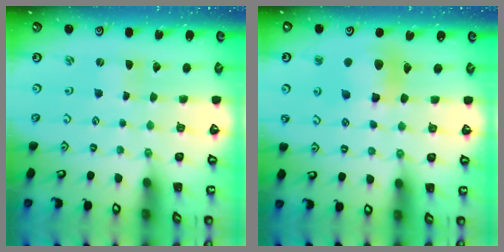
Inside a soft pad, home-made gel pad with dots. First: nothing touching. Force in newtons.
{"total": 11.2, "press": 11.1, "slide": 1.5}